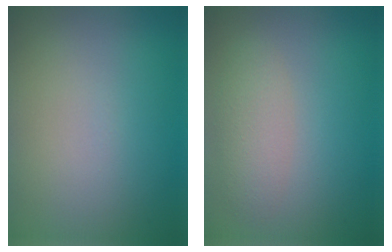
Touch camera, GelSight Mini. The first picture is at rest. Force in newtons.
{"total": 2.4, "press": 2.4, "slide": 0.0}